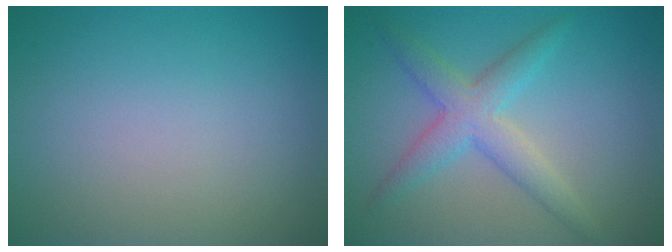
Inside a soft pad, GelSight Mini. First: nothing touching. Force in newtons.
{"total": 3.9, "press": 3.9, "slide": 0.1}